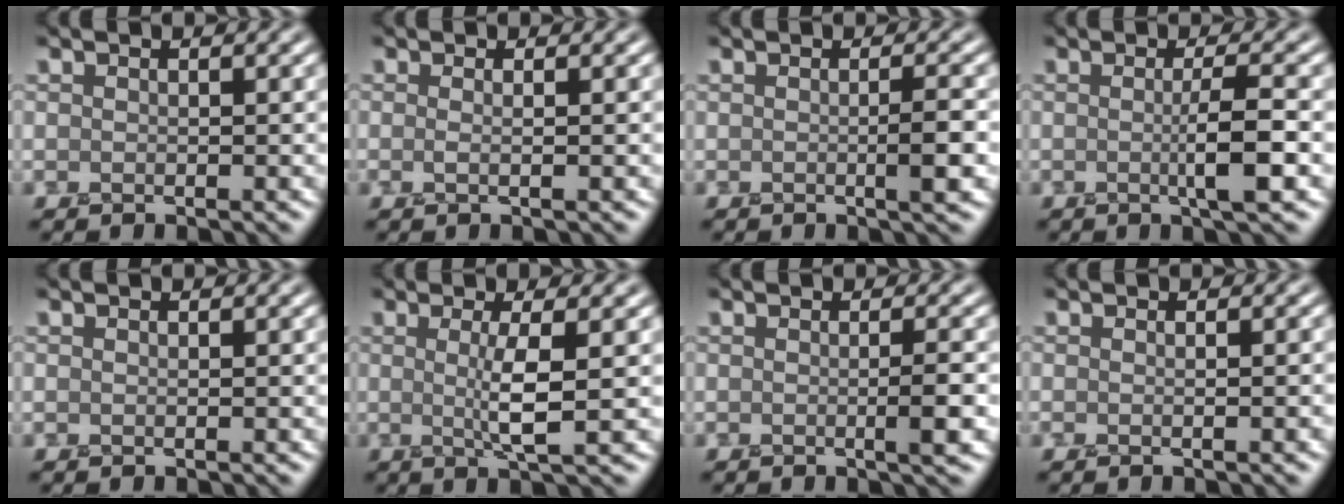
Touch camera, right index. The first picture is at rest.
{"total": 1.0, "force": [-0.1, 0.3, 0.9], "torque": [-0.012, -0.004, -0.010]}
{"total": 2.1, "force": [-0.4, 0.2, 2.1], "torque": [-0.034, -0.007, -0.005]}
{"total": 3.1, "force": [-0.4, 0.3, 3.0], "torque": [-0.053, -0.008, -0.008]}
{"total": 0.0}
{"total": 3.2, "force": [0.1, 0.4, 3.2], "torque": [-0.058, -0.008, 0.001]}
{"total": 1.9, "force": [-0.4, 0.1, 1.8], "torque": [-0.029, -0.007, -0.006]}
{"total": 1.3, "force": [-0.2, 0.4, 1.2], "torque": [-0.006, -0.002, -0.008]}